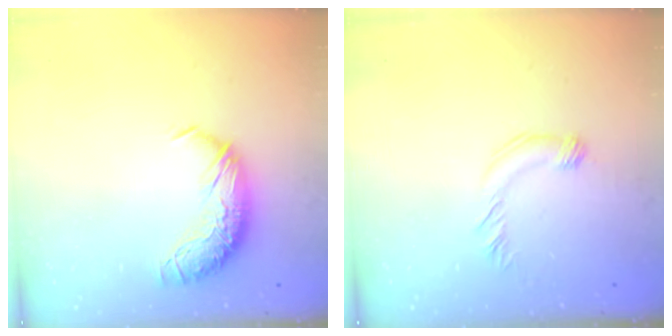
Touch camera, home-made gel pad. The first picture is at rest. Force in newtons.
{"total": 3.4, "press": 3.3, "slide": 0.7}